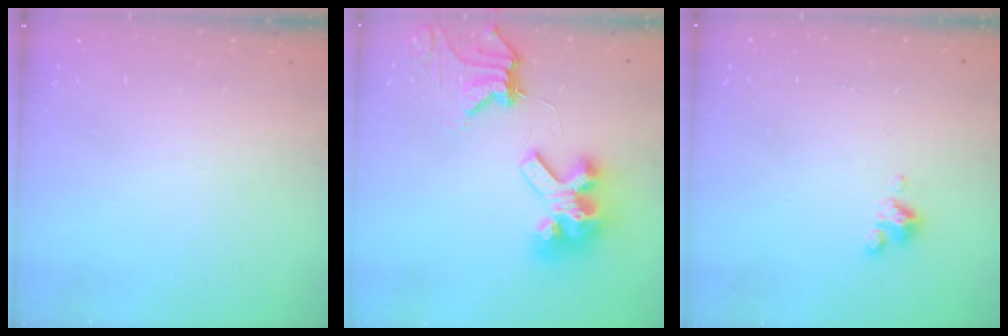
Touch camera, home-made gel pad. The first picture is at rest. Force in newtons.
{"total": 13.4, "press": 13.3, "slide": 1.7}
{"total": 3.7, "press": 3.7, "slide": 0.3}